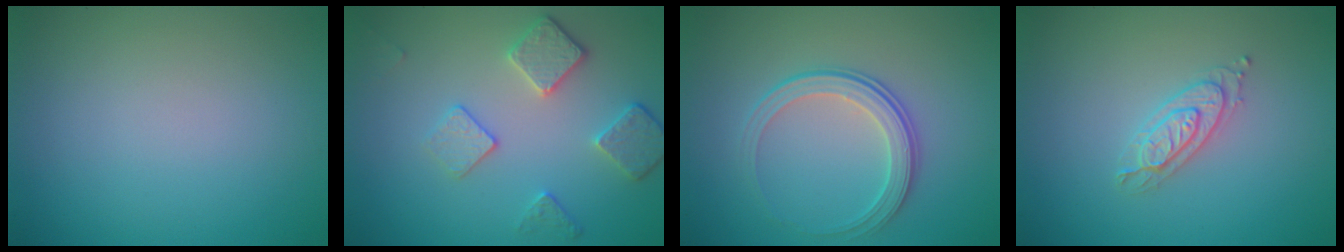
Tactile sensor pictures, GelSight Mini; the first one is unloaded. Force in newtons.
{"total": 3.5, "press": 3.1, "slide": 1.7}
{"total": 2.8, "press": 2.2, "slide": 1.8}
{"total": 2.1, "press": 2.1, "slide": 0.2}